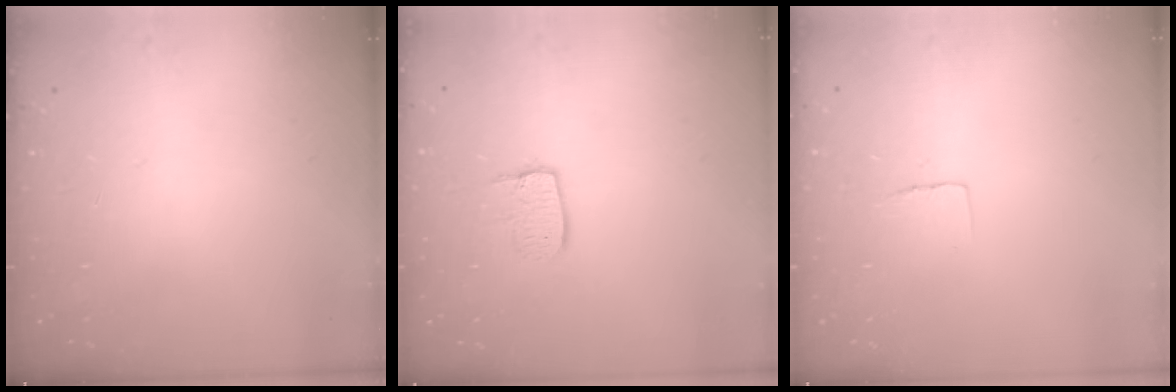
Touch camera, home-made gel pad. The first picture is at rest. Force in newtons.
{"total": 7.0, "press": 7.0, "slide": 0.3}
{"total": 4.0, "press": 4.0, "slide": 0.2}